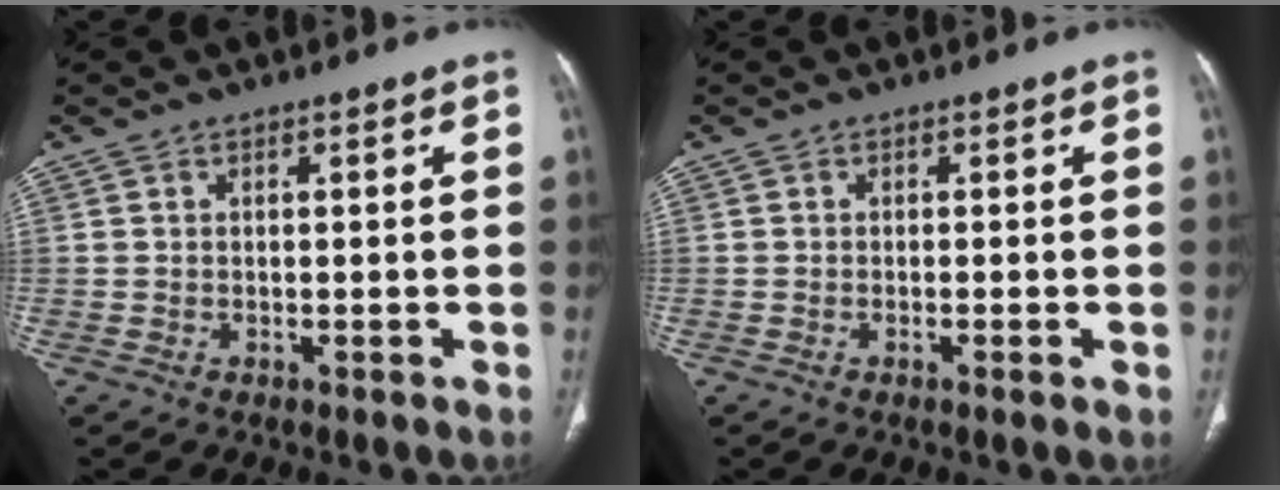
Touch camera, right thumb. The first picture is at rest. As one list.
[{"total": 1.1, "force": [-0.4, 0.1, 1.0], "torque": [-0.021, -0.002, -0.007]}]